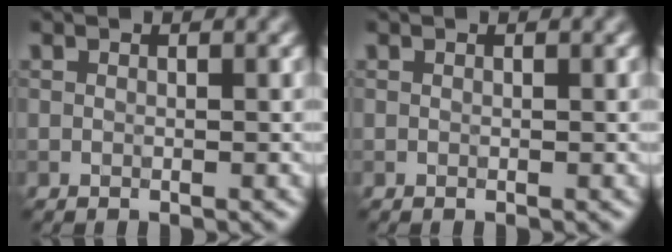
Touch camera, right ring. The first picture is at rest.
{"total": 0.0}